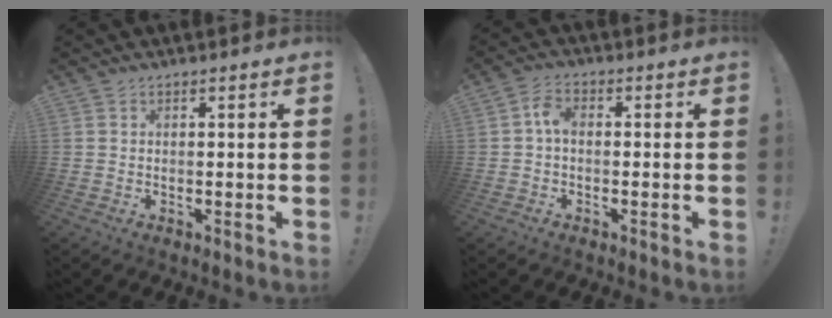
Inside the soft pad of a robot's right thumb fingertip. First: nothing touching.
{"total": 4.2, "force": [-0.2, 2.4, 3.5], "torque": [-0.072, 0.016, 0.000]}